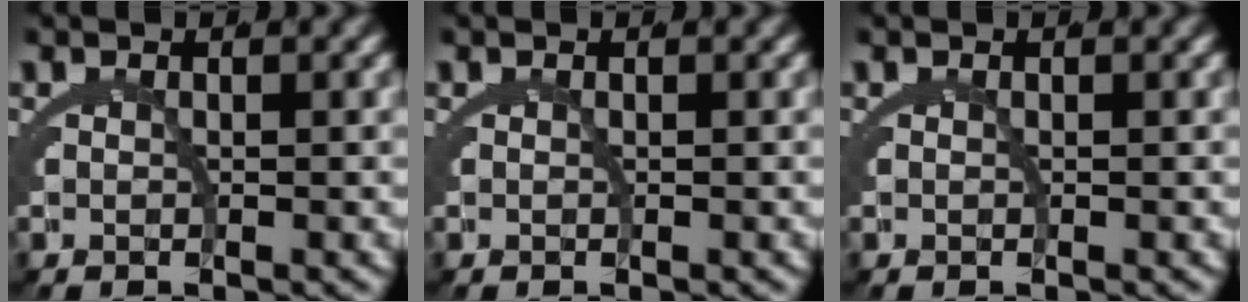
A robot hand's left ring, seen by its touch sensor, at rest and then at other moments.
{"total": 0.0}
{"total": 0.0}